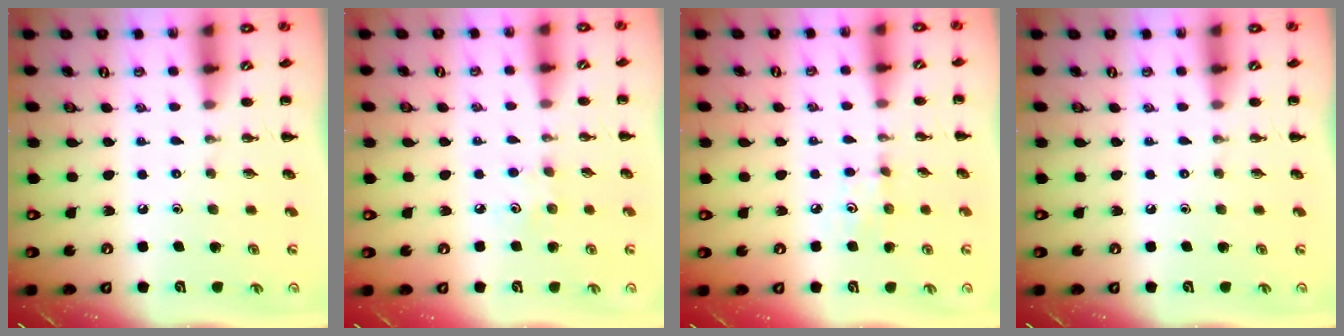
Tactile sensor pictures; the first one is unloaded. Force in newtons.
{"total": 4.3, "press": 4.1, "slide": 1.1}
{"total": 5.4, "press": 5.2, "slide": 1.7}
{"total": 0.0}